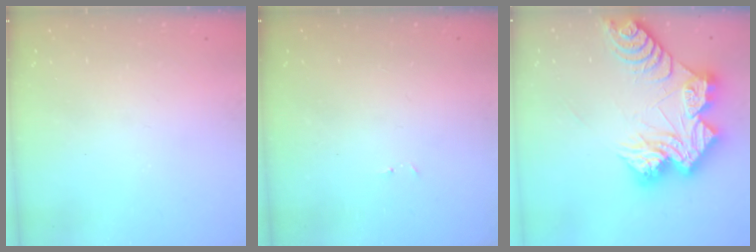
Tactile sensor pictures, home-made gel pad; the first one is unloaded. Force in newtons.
{"total": 3.0, "press": 2.9, "slide": 0.4}
{"total": 21.4, "press": 21.3, "slide": 2.3}